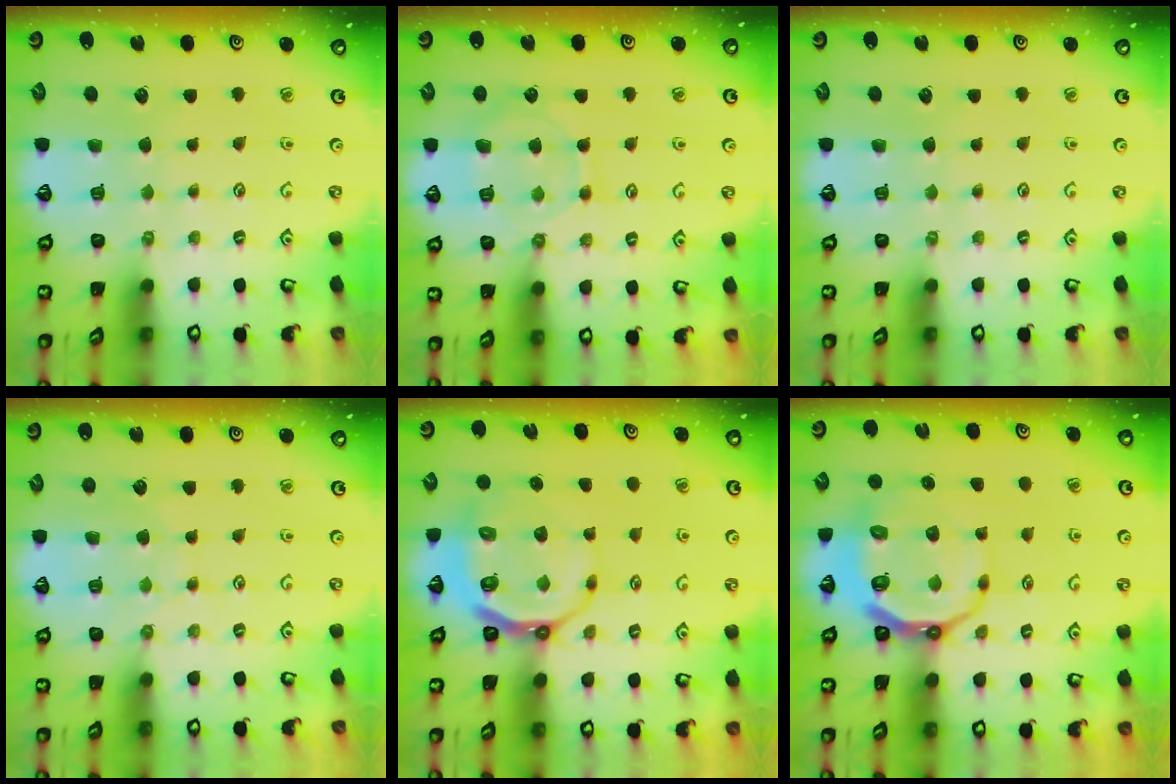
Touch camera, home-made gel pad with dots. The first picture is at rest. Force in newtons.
{"total": 10.0, "press": 10.0, "slide": 1.0}
{"total": 0.0}
{"total": 6.4, "press": 6.4, "slide": 0.6}
{"total": 9.6, "press": 9.0, "slide": 3.3}
{"total": 10.1, "press": 9.6, "slide": 3.2}